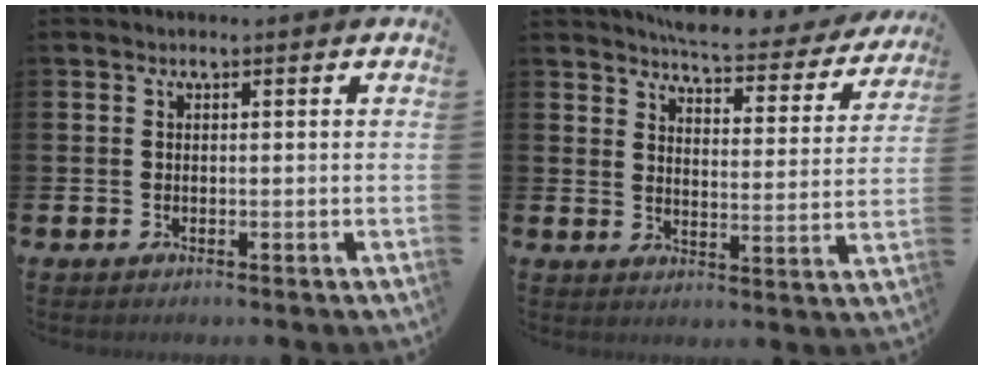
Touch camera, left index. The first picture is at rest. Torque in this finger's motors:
{"motor_torque": [0.83, -1.07, 0.25, 0.04]}